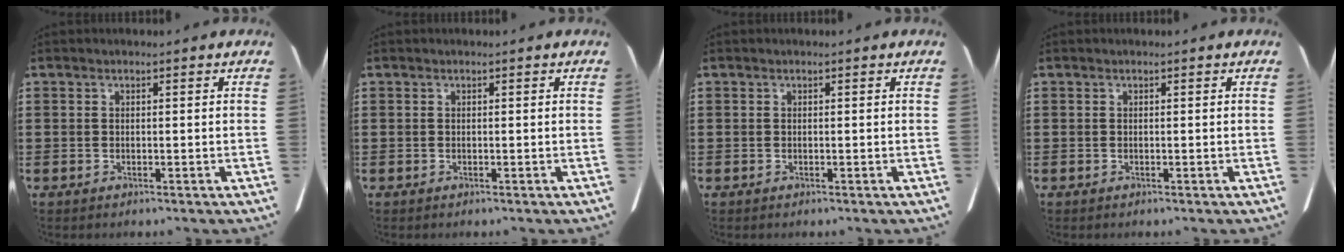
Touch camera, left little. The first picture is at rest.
{"total": 0.0}
{"total": 0.0}
{"total": 0.0}